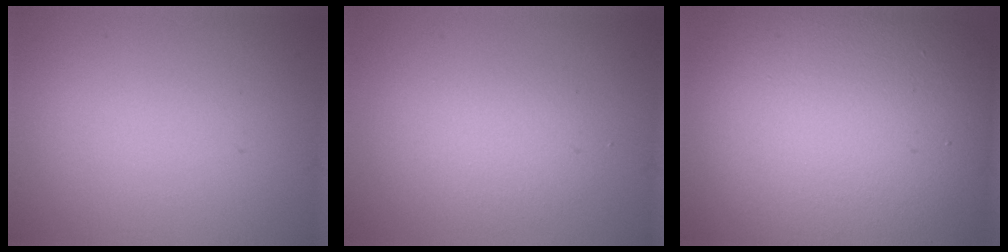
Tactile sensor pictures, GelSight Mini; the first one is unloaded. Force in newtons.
{"total": 2.1, "press": 2.1, "slide": 0.2}
{"total": 19.1, "press": 19.1, "slide": 1.0}